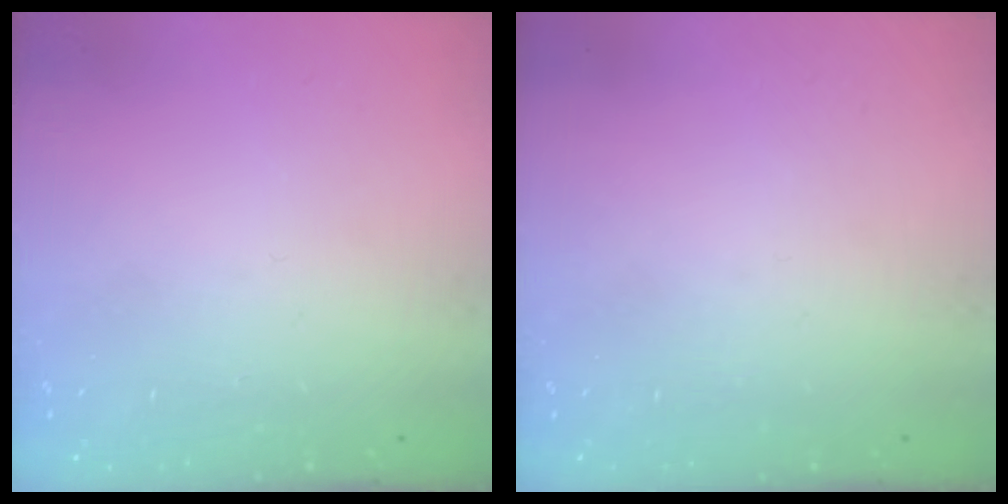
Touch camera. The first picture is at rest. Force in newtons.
{"total": 0.0}